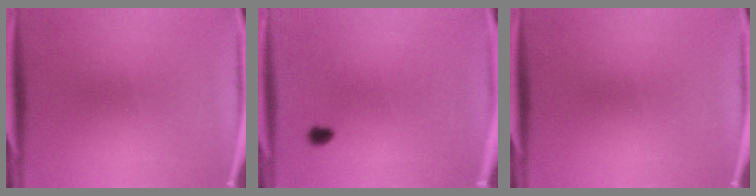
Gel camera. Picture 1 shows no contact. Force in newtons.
{"total": 1.3}
{"total": 0.0}